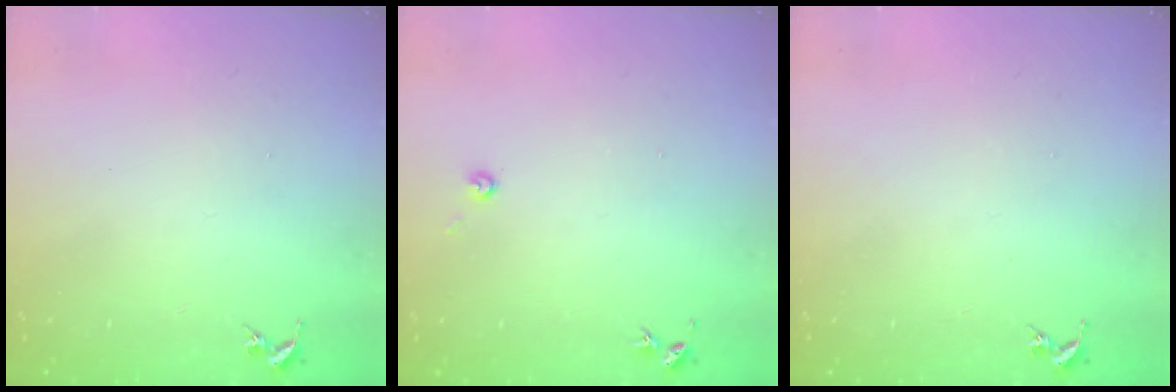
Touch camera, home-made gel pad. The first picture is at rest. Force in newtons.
{"total": 3.0, "press": 3.0, "slide": 0.3}
{"total": 0.0}